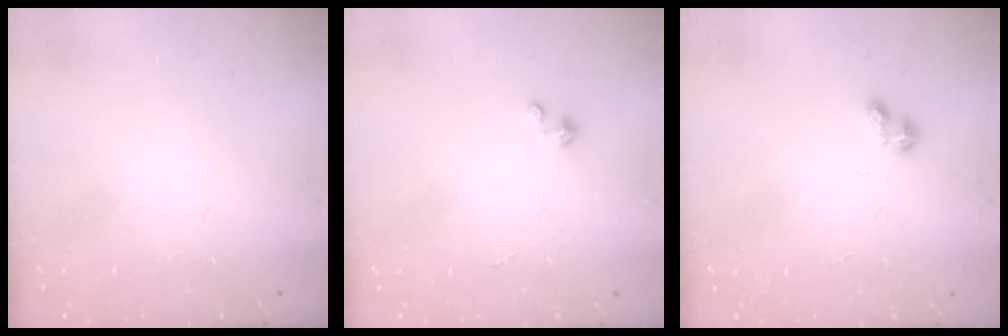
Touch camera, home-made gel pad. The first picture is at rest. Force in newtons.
{"total": 1.7, "press": 1.7, "slide": 0.1}
{"total": 2.1, "press": 2.1, "slide": 0.3}